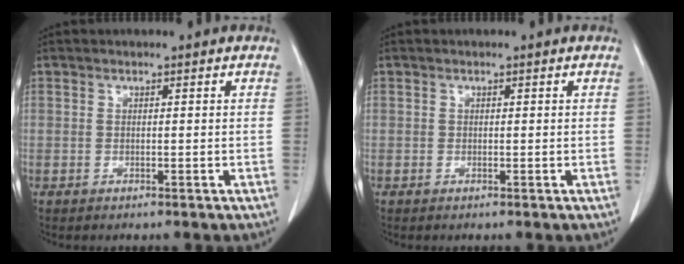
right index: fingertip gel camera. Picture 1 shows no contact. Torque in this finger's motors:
{"motor_torque": [-0.03, 0.00, -0.01, 0.00]}